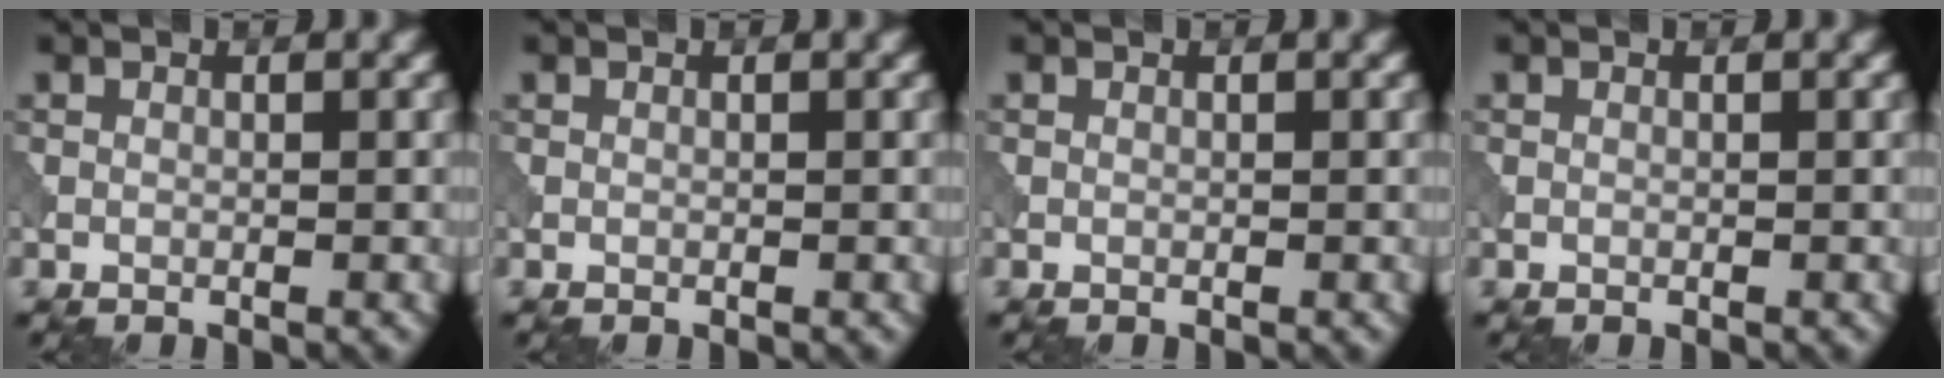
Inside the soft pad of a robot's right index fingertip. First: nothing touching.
{"total": 0.0}
{"total": 0.0}
{"total": 0.0}